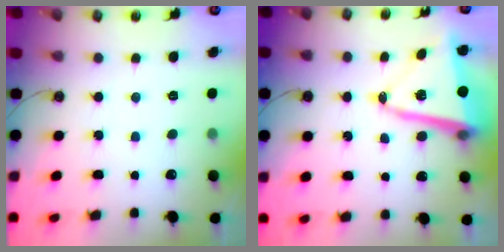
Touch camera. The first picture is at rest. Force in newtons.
{"total": 12.7, "press": 12.4, "slide": 2.9}